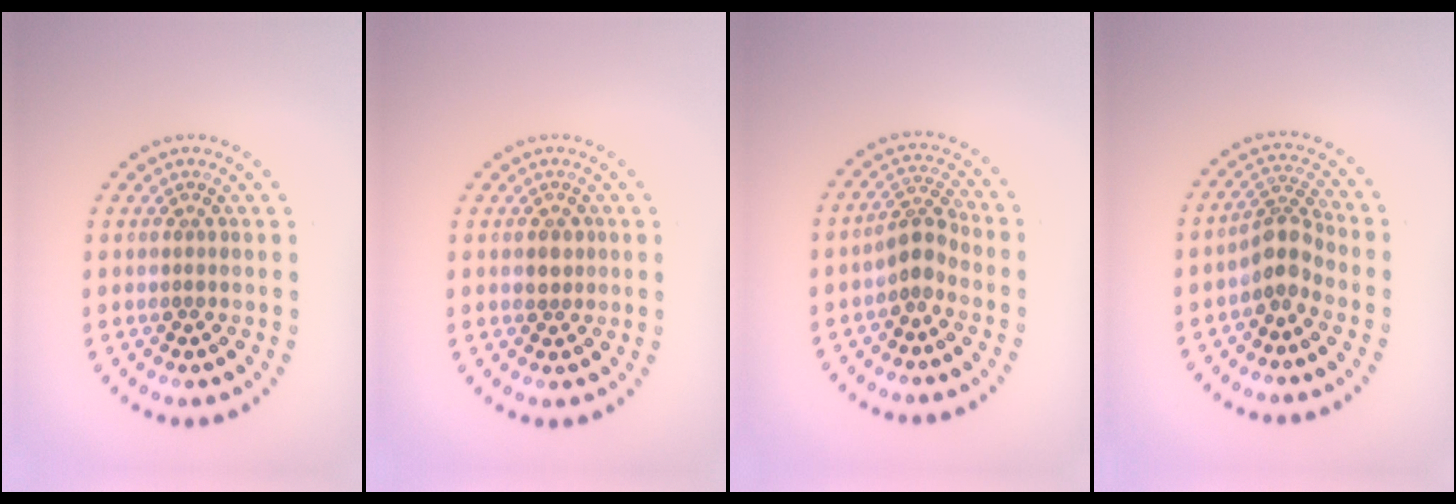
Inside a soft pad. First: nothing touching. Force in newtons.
{"total": 1.4, "press": 1.3, "slide": 0.4}
{"total": 2.3, "press": 1.9, "slide": 1.3}
{"total": 2.7, "press": 2.1, "slide": 1.8}